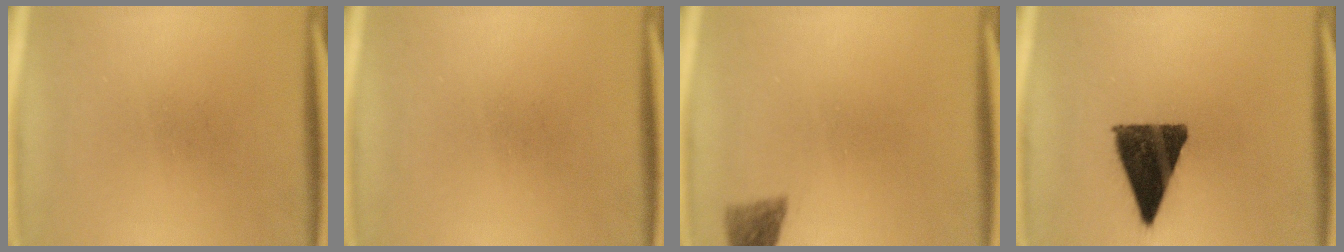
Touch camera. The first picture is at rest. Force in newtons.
{"total": 0.0}
{"total": 2.8}
{"total": 13.0}